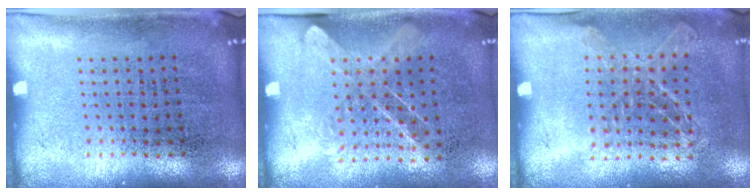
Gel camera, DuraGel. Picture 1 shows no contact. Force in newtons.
{"total": 1.3, "press": 1.0, "slide": 0.7}
{"total": 1.1, "press": 1.1, "slide": 0.3}